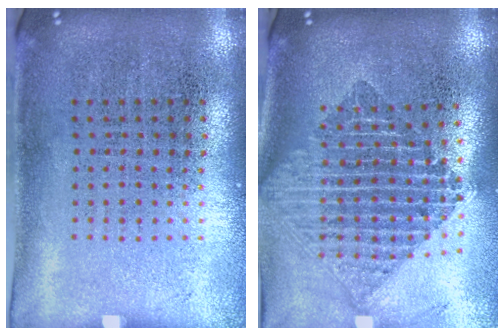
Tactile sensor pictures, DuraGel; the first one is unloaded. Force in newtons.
{"total": 2.1, "press": 1.7, "slide": 1.3}